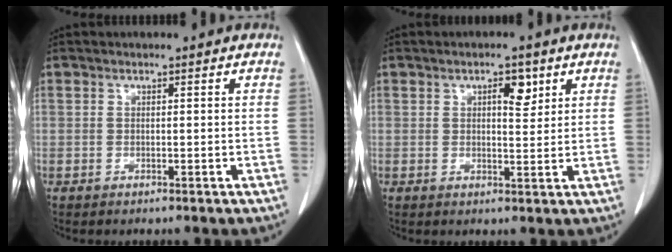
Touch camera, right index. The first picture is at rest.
{"total": 3.5, "force": [1.7, 1.3, 2.8], "torque": [-0.041, -0.002, 0.025]}